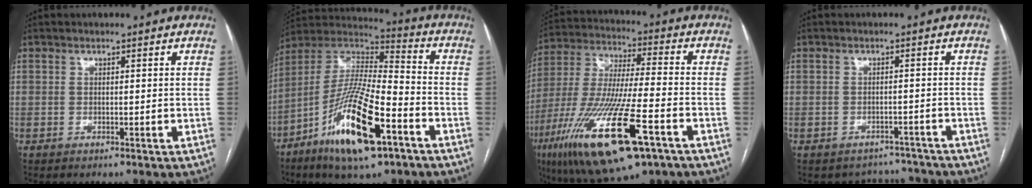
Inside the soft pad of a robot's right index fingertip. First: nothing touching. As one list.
[{"total": 19.3, "force": [-9.4, 4.1, 16.3], "torque": [-0.337, -0.023, -0.168]}, {"total": 22.4, "force": [-10.9, 4.1, 19.1], "torque": [-0.395, -0.046, -0.187]}, {"total": 5.0, "force": [-4.5, 1.9, -0.9], "torque": [0.017, 0.022, -0.053]}]